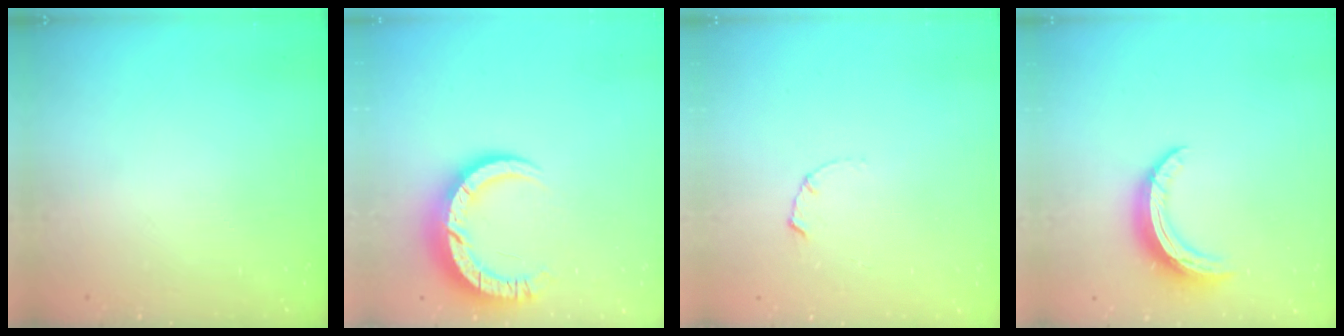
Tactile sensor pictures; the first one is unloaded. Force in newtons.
{"total": 10.0, "press": 10.0, "slide": 1.1}
{"total": 1.7, "press": 1.6, "slide": 0.3}
{"total": 11.0, "press": 11.0, "slide": 0.5}